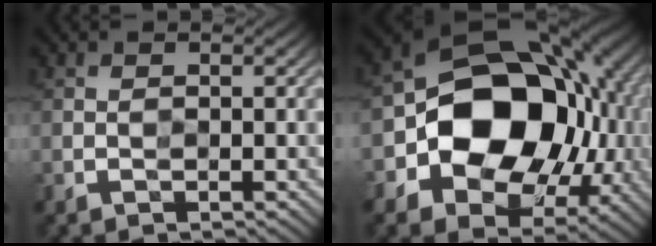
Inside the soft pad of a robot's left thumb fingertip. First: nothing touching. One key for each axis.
{"total": 16.4, "fx": -1.1, "fy": 12.5, "fz": 10.6, "tx": -0.149, "ty": -0.021, "tz": -0.024}